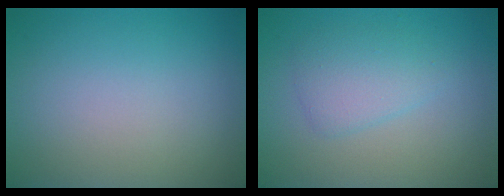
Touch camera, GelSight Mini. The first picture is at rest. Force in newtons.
{"total": 2.6, "press": 2.6, "slide": 0.1}